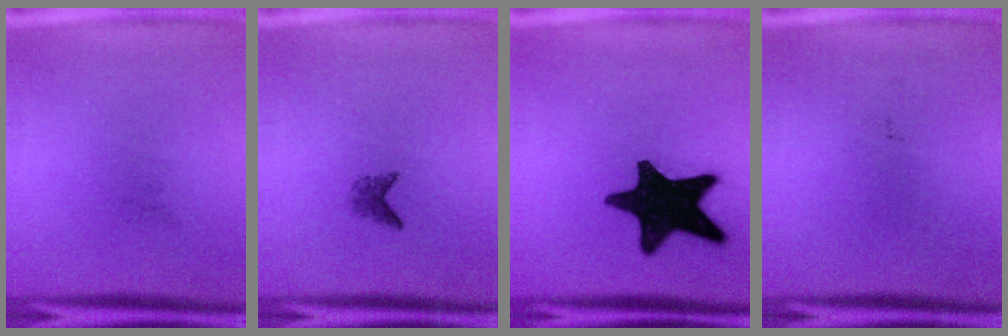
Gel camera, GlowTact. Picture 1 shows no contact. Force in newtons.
{"total": 1.4}
{"total": 17.2}
{"total": 0.0}